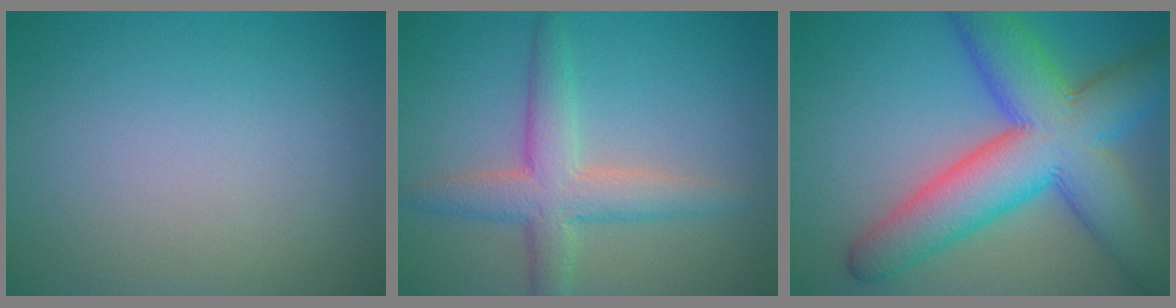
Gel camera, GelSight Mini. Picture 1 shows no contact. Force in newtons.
{"total": 4.7, "press": 4.7, "slide": 0.3}
{"total": 12.2, "press": 12.2, "slide": 0.3}